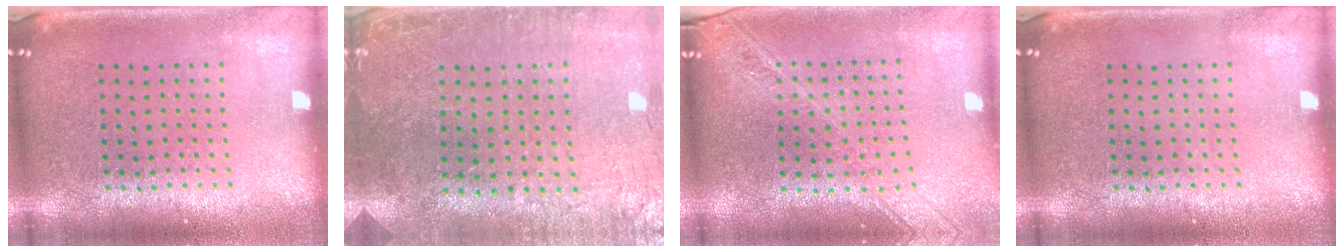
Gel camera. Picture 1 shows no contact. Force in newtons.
{"total": 1.1, "press": 1.1, "slide": 0.1}
{"total": 2.2, "press": 1.9, "slide": 1.2}
{"total": 0.0}